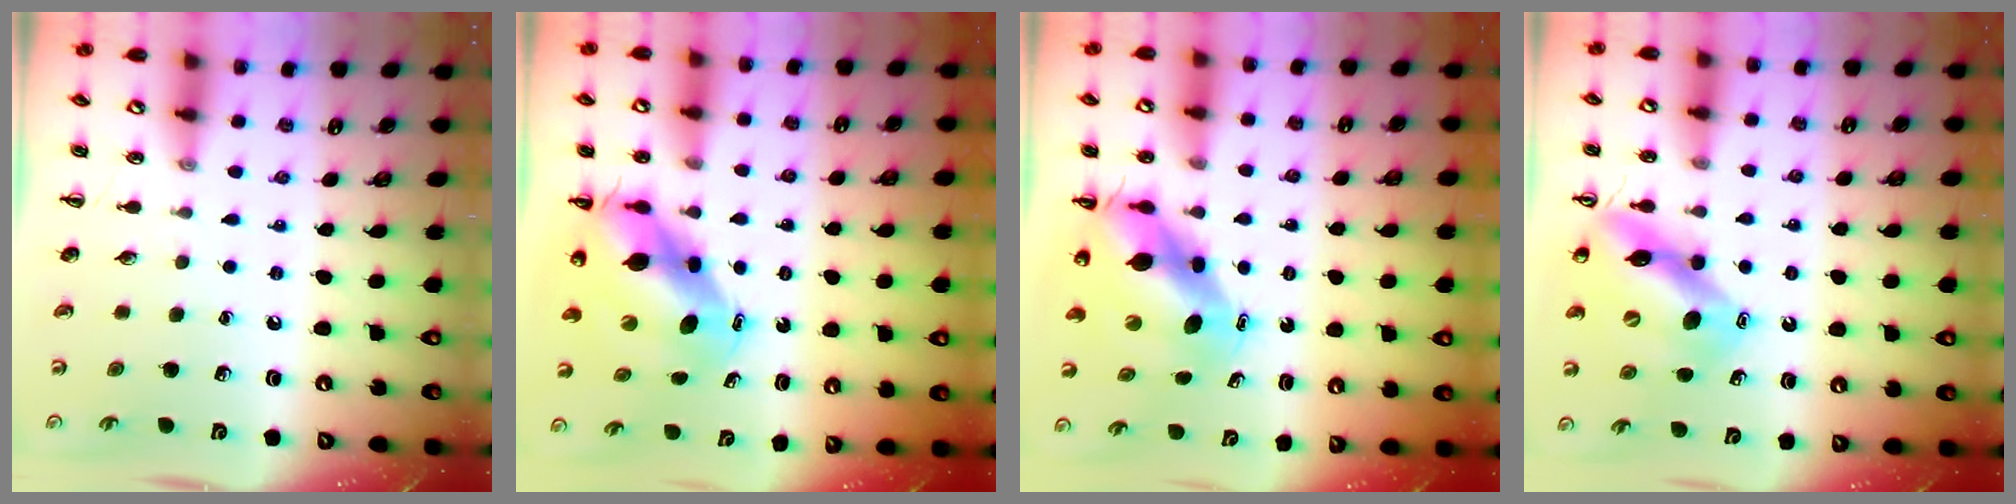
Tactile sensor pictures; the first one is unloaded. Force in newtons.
{"total": 9.5, "press": 9.2, "slide": 2.5}
{"total": 9.3, "press": 9.0, "slide": 2.4}
{"total": 12.9, "press": 12.5, "slide": 3.4}